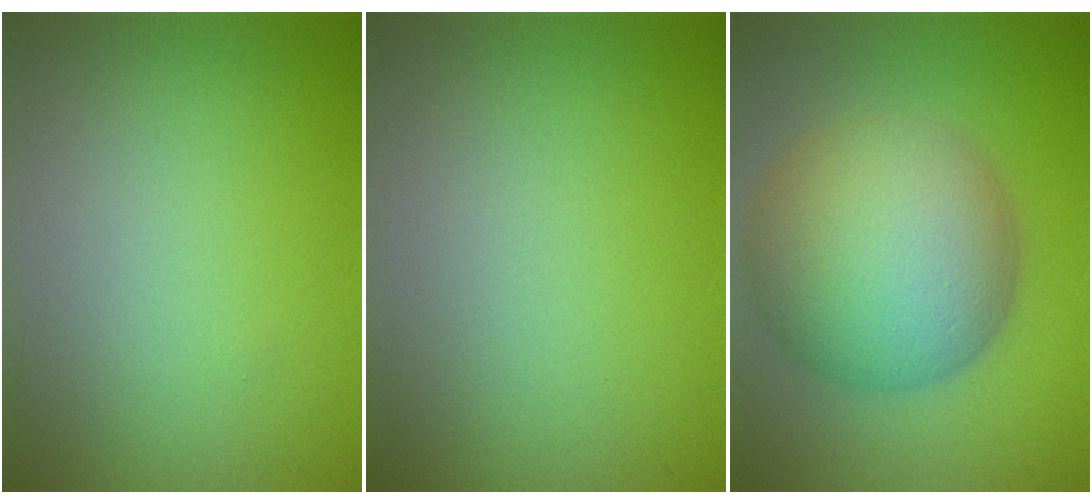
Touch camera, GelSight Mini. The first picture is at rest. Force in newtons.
{"total": 0.0}
{"total": 11.5, "press": 11.5, "slide": 0.3}